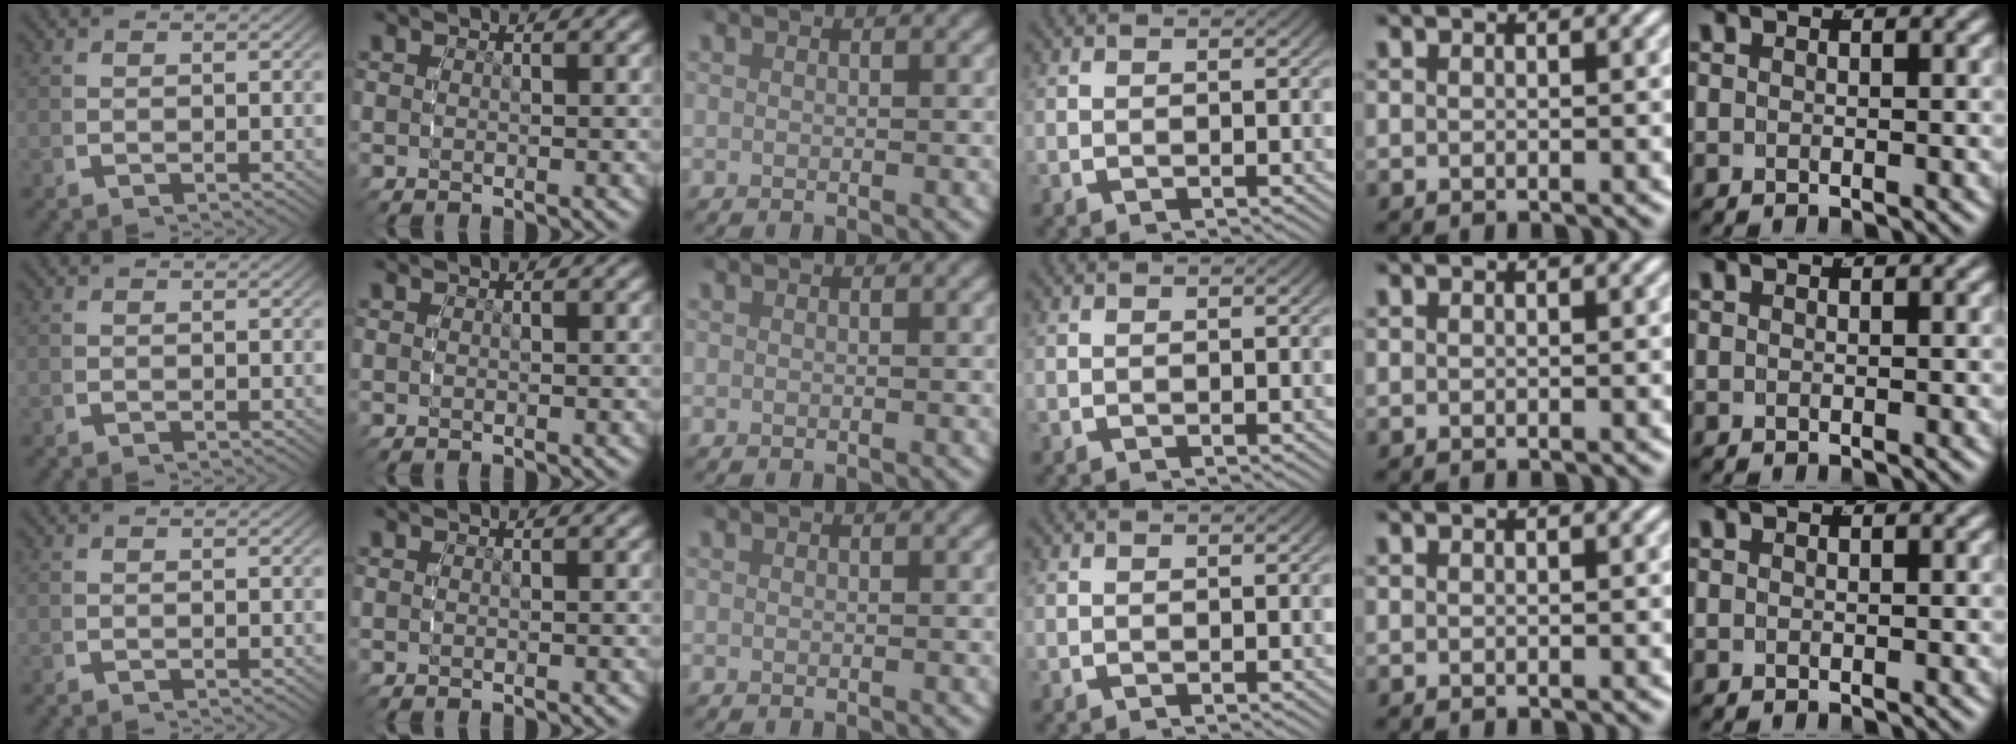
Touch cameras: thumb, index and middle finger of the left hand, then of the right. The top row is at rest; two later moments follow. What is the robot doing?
{"motion": "reach", "object": "stress ball aka squeeze ball"}